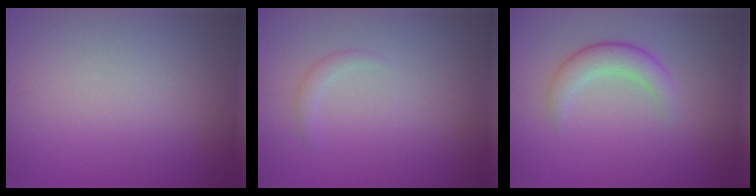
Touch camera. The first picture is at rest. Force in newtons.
{"total": 0.9, "press": 0.9, "slide": 0.1}
{"total": 2.8, "press": 2.8, "slide": 0.2}